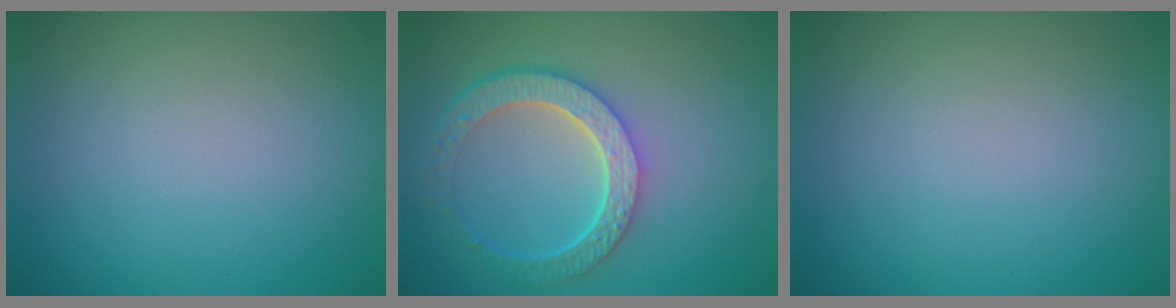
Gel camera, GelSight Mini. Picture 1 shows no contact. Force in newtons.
{"total": 5.7, "press": 4.3, "slide": 3.7}
{"total": 0.0}